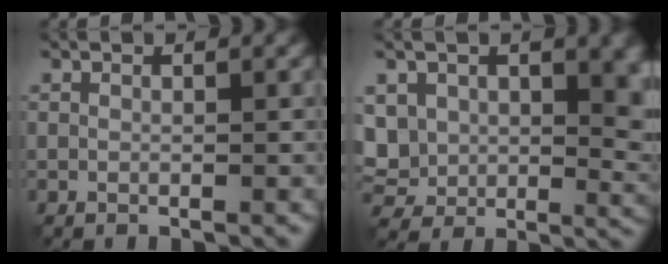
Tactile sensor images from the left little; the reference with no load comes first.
{"total": 9.7, "force": [2.6, 7.4, 5.7], "torque": [-0.118, -0.020, 0.049]}